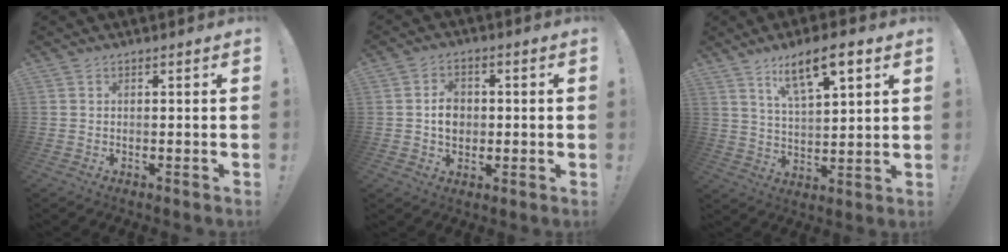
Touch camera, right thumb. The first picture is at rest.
{"total": 6.6, "force": [0.0, 5.6, 3.5], "torque": [-0.031, 0.003, 0.000]}
{"total": 11.8, "force": [7.0, 3.6, 8.9], "torque": [-0.142, -0.029, 0.116]}